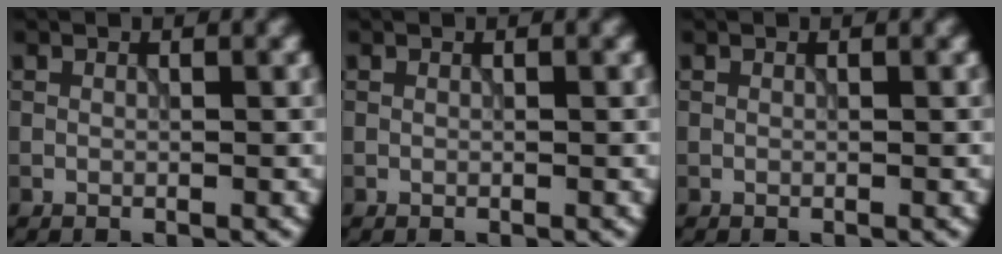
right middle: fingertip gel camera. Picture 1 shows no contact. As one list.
[{"total": 0.0}, {"total": 0.0}]